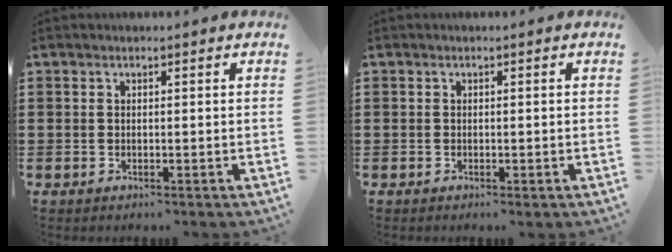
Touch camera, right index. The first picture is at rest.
{"total": 0.0}